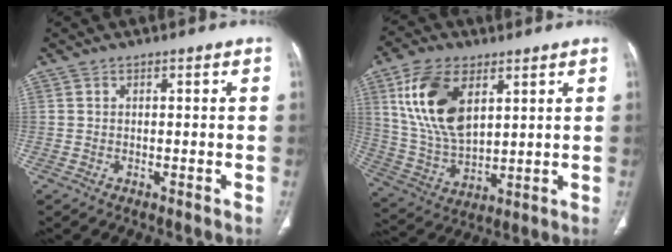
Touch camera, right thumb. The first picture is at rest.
{"total": 16.2, "force": [6.2, 8.8, 12.1], "torque": [-0.228, -0.021, 0.130]}